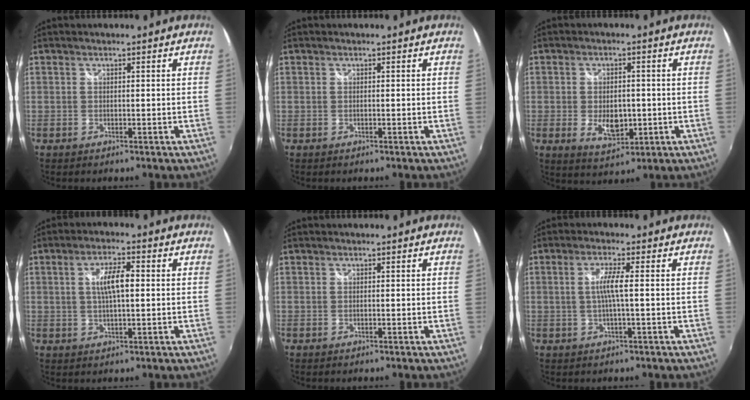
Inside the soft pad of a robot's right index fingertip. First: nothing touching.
{"total": 0.0}
{"total": 6.4, "force": [-1.1, 3.8, 5.0], "torque": [-0.092, -0.007, -0.011]}
{"total": 5.6, "force": [0.7, 1.5, 5.4], "torque": [-0.099, 0.005, 0.015]}
{"total": 0.0}
{"total": 3.7, "force": [-0.1, -0.4, 3.6], "torque": [-0.075, -0.001, -0.001]}